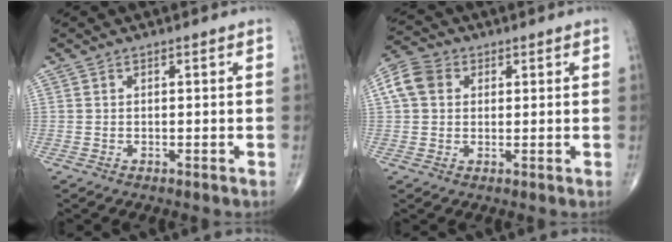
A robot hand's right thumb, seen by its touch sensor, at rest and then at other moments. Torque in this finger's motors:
{"motor_torque": [-0.20, 0.22, 0.10, 0.03, 0.02]}